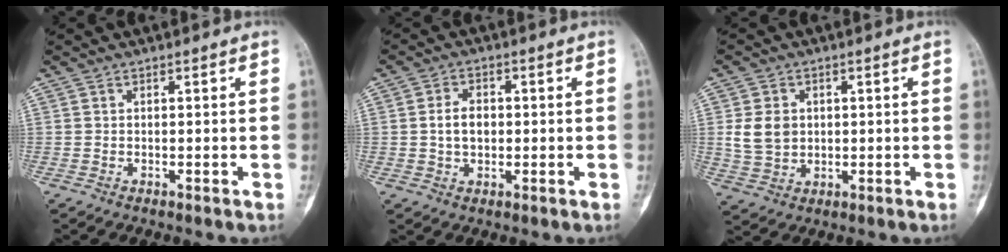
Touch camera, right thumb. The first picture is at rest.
{"total": 4.7, "force": [0.1, 3.3, 3.3], "torque": [-0.055, 0.008, 0.000]}
{"total": 6.5, "force": [0.9, 5.2, 3.8], "torque": [-0.058, -0.003, 0.027]}